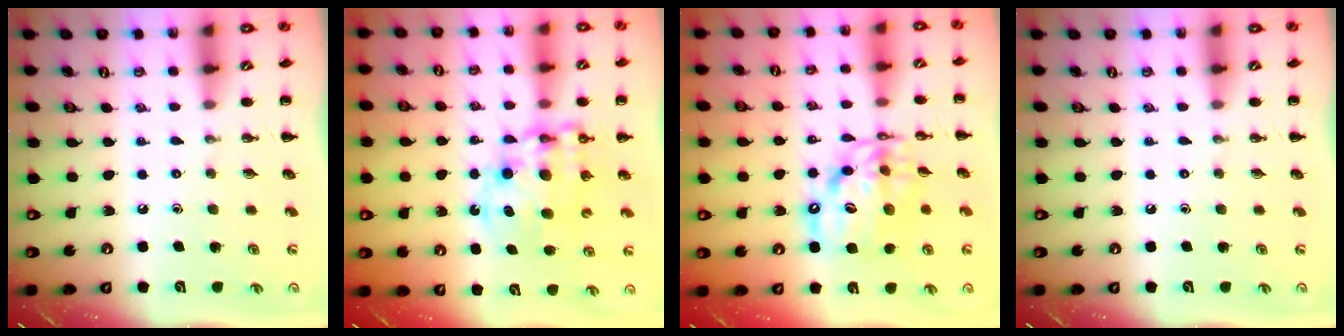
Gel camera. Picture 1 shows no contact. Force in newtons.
{"total": 12.0, "press": 11.7, "slide": 2.5}
{"total": 13.8, "press": 13.3, "slide": 3.8}
{"total": 0.0}